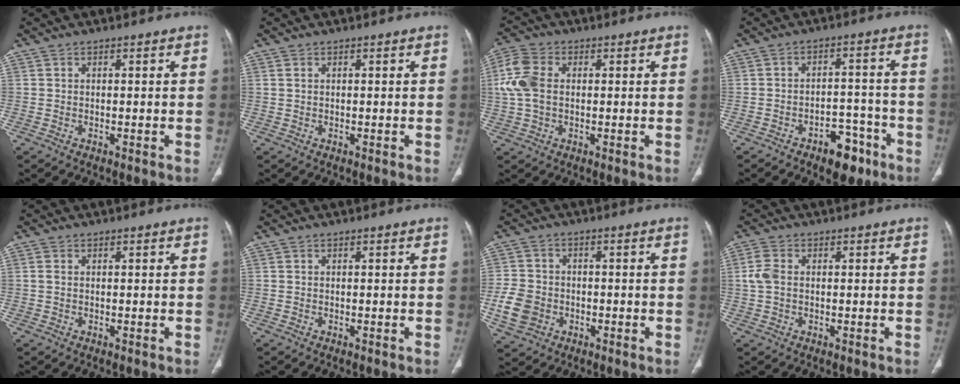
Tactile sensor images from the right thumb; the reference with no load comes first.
{"total": 0.9, "force": [0.4, 0.5, 0.5], "torque": [-0.014, 0.004, 0.011]}
{"total": 8.3, "force": [0.8, 5.6, 6.0], "torque": [-0.146, 0.017, 0.017]}
{"total": 8.5, "force": [-5.1, 4.8, 4.9], "torque": [-0.037, 0.039, -0.069]}
{"total": 1.4, "force": [0.3, 0.9, 1.0], "torque": [-0.028, 0.004, 0.009]}
{"total": 0.0}
{"total": 7.9, "force": [-2.1, 6.5, 3.8], "torque": [-0.069, 0.012, -0.035]}
{"total": 4.0, "force": [0.4, 2.7, 2.9], "torque": [-0.077, 0.008, 0.006]}